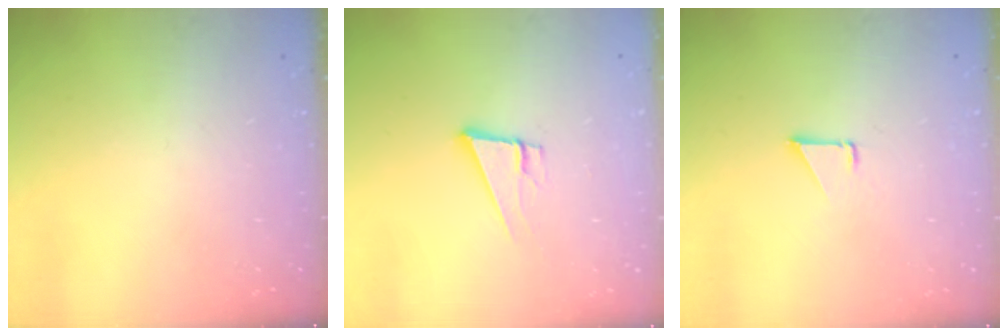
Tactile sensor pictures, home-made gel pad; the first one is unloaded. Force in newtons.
{"total": 9.0, "press": 8.3, "slide": 3.3}
{"total": 1.1, "press": 1.1, "slide": 0.1}